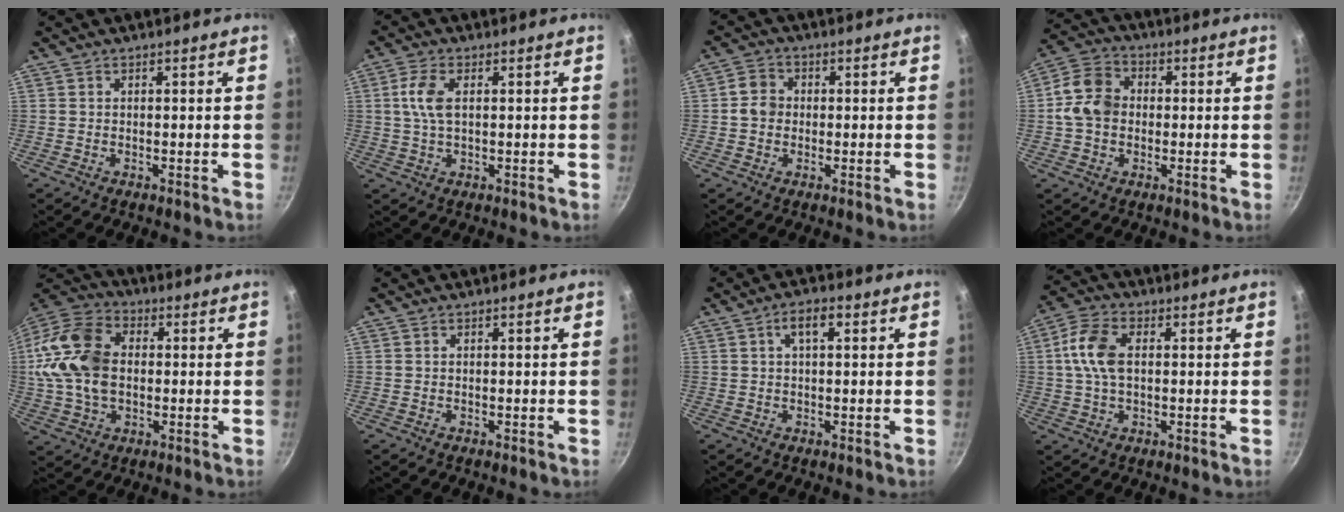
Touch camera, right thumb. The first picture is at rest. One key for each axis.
{"total": 5.4, "fx": 1.0, "fy": 2.8, "fz": 4.6, "tx": -0.098, "ty": 0.008, "tz": 0.018}
{"total": 4.3, "fx": -0.1, "fy": 3.8, "fz": 2.0, "tx": -0.021, "ty": 0.010, "tz": -0.012}
{"total": 9.2, "fx": -0.2, "fy": 7.3, "fz": 5.5, "tx": -0.081, "ty": 0.020, "tz": -0.021}
{"total": 17.5, "fx": 0.8, "fy": 12.1, "fz": 12.6, "tx": -0.238, "ty": 0.025, "tz": 0.003}
{"total": 0.0}
{"total": 4.1, "fx": 1.3, "fy": 1.9, "fz": 3.4, "tx": -0.057, "ty": 0.010, "tz": 0.020}
{"total": 8.9, "fx": 1.0, "fy": 5.4, "fz": 6.9, "tx": -0.134, "ty": 0.017, "tz": 0.010}